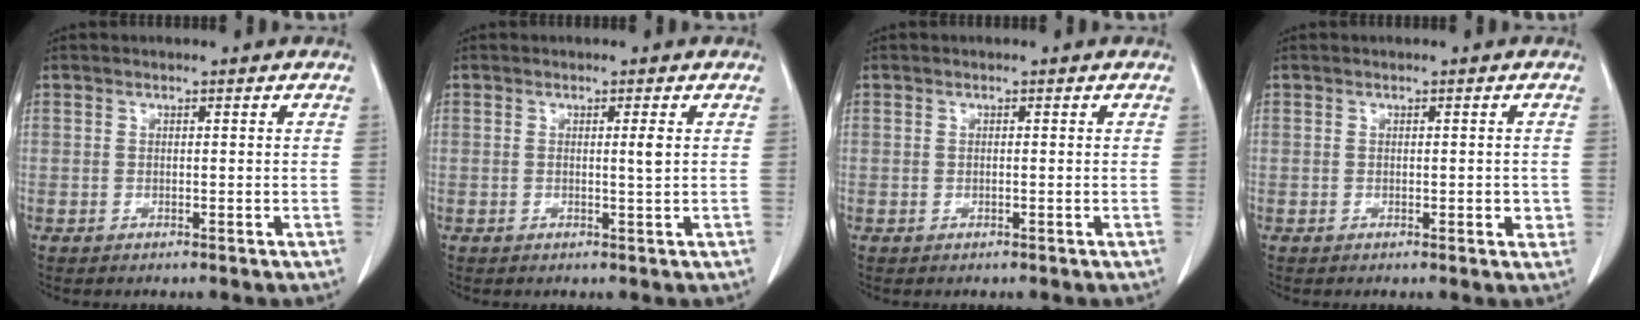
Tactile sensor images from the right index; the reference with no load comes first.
{"total": 1.5, "force": [0.3, -0.3, 1.4], "torque": [-0.026, -0.003, 0.003]}
{"total": 0.0}
{"total": 2.1, "force": [-0.1, 1.1, 1.7], "torque": [-0.019, 0.002, 0.002]}